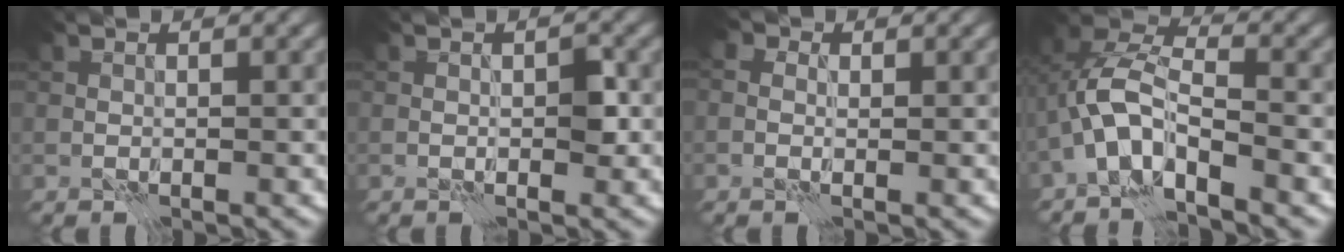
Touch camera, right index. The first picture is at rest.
{"total": 1.4, "force": [0.4, 0.4, 1.3], "torque": [-0.017, 0.001, 0.008]}
{"total": 1.2, "force": [0.1, 1.0, 0.7], "torque": [-0.012, 0.008, -0.009]}
{"total": 5.0, "force": [-2.5, 1.9, 3.9], "torque": [-0.072, 0.018, -0.059]}